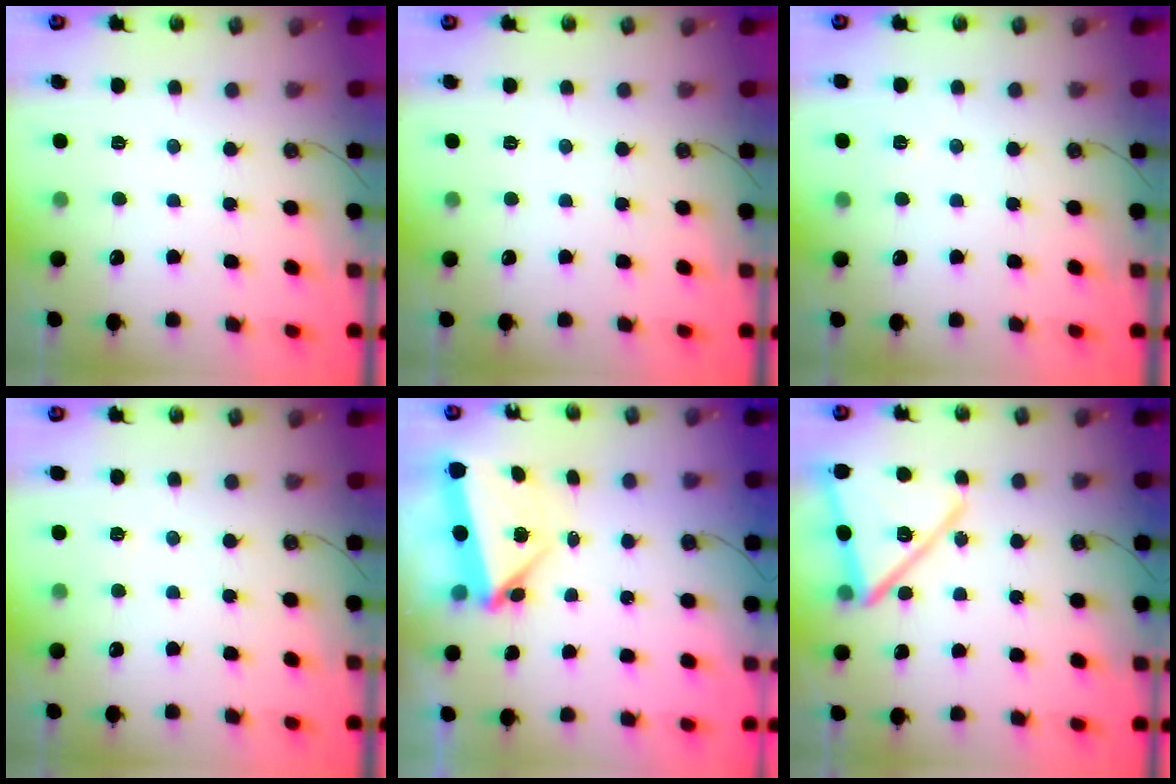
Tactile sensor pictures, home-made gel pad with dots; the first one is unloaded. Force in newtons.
{"total": 0.0}
{"total": 2.2, "press": 2.1, "slide": 0.7}
{"total": 2.5, "press": 1.8, "slide": 1.7}
{"total": 5.9, "press": 5.9, "slide": 0.6}
{"total": 17.1, "press": 17.0, "slide": 1.7}